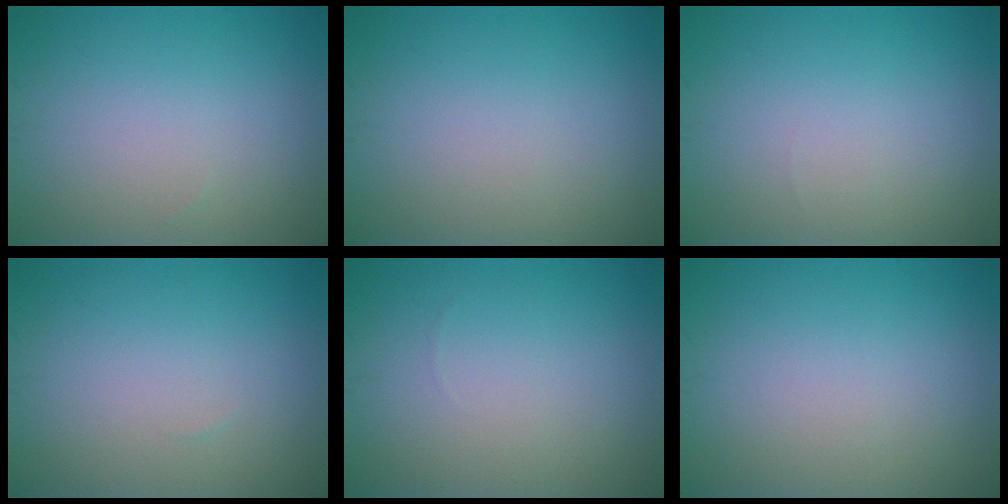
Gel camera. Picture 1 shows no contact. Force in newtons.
{"total": 0.0}
{"total": 0.0}
{"total": 0.0}
{"total": 0.0}
{"total": 0.0}